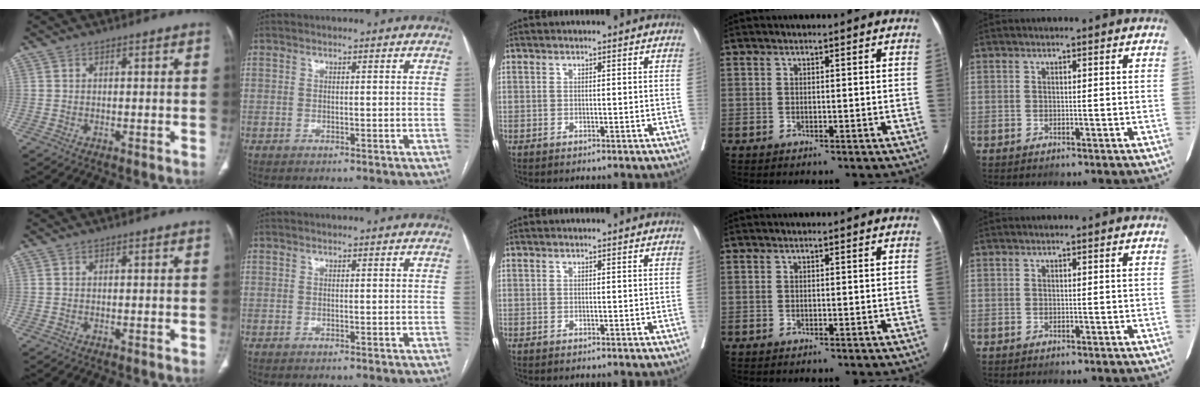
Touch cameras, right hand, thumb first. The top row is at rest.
{}